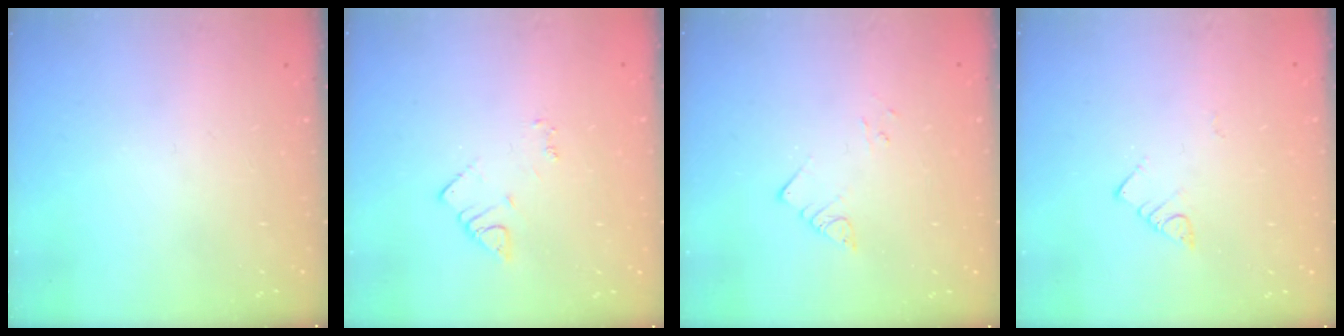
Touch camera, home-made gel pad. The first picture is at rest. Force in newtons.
{"total": 2.9, "press": 2.9, "slide": 0.3}
{"total": 2.9, "press": 2.9, "slide": 0.4}
{"total": 3.0, "press": 3.0, "slide": 0.2}